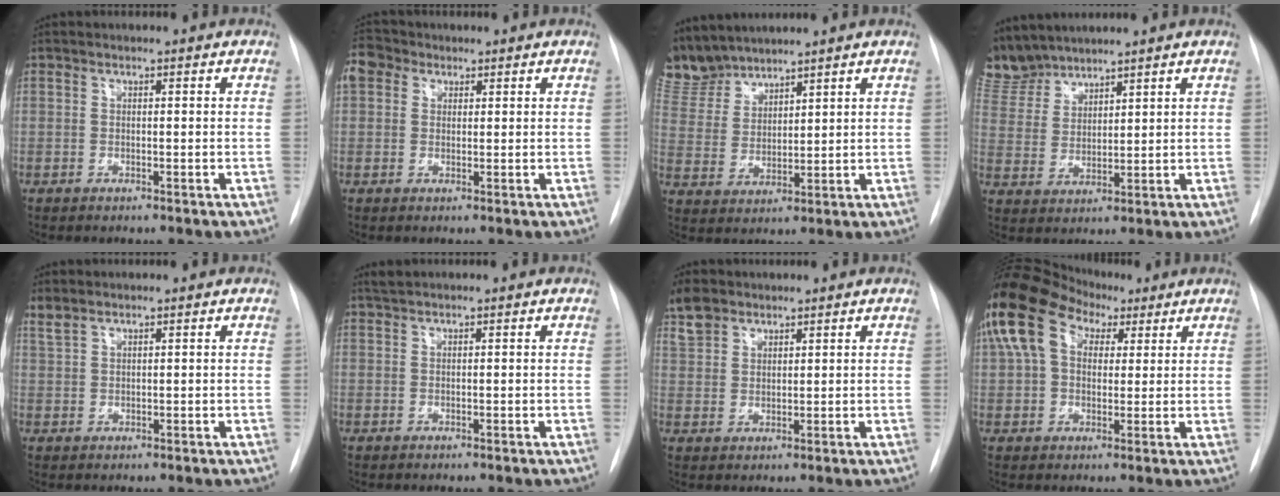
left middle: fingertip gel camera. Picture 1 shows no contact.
{"total": 5.2, "force": [2.5, 4.0, 2.1], "torque": [-0.054, 0.027, 0.047]}
{"total": 8.1, "force": [7.8, 1.7, 1.1], "torque": [-0.042, 0.008, 0.176]}
{"total": 7.2, "force": [6.9, 1.7, 0.6], "torque": [-0.026, 0.005, 0.154]}
{"total": 1.9, "force": [1.6, 0.6, 0.7], "torque": [-0.021, 0.015, 0.039]}
{"total": 0.8, "force": [0.8, -0.1, 0.2], "torque": [-0.009, 0.010, 0.020]}
{"total": 5.6, "force": [4.4, 3.0, 1.7], "torque": [-0.041, 0.015, 0.097]}
{"total": 14.3, "force": [6.5, 9.3, 8.7], "torque": [-0.197, 0.065, 0.115]}